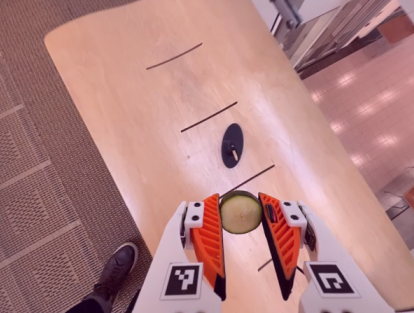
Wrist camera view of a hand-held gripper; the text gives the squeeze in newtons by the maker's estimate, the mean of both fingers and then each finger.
{"total": 7.7, "left": 7.9, "right": 7.6}